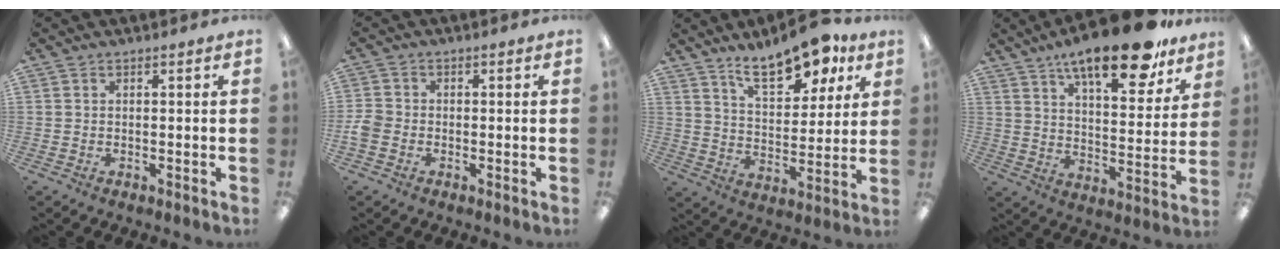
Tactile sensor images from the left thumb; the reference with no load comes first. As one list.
[{"total": 3.4, "force": [-1.4, 2.7, 1.5], "torque": [-0.020, 0.009, -0.023]}, {"total": 14.8, "force": [11.0, 5.9, 7.9], "torque": [-0.120, -0.061, 0.191]}, {"total": 18.8, "force": [13.6, 6.0, 11.5], "torque": [-0.175, -0.080, 0.221]}]